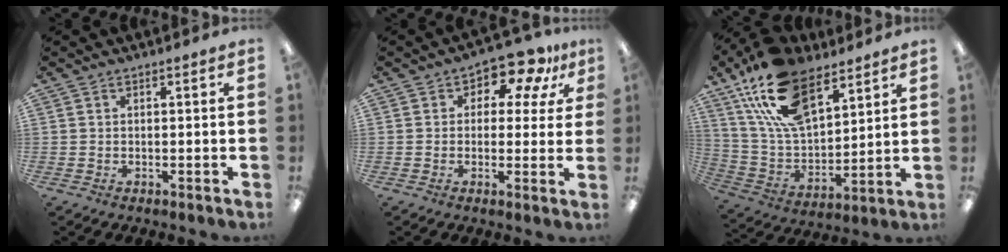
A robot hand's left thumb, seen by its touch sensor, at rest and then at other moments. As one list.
[{"total": 8.1, "force": [5.4, 4.6, 3.8], "torque": [-0.054, -0.040, 0.093]}, {"total": 21.2, "force": [12.4, 11.2, 13.0], "torque": [-0.266, -0.051, 0.228]}]